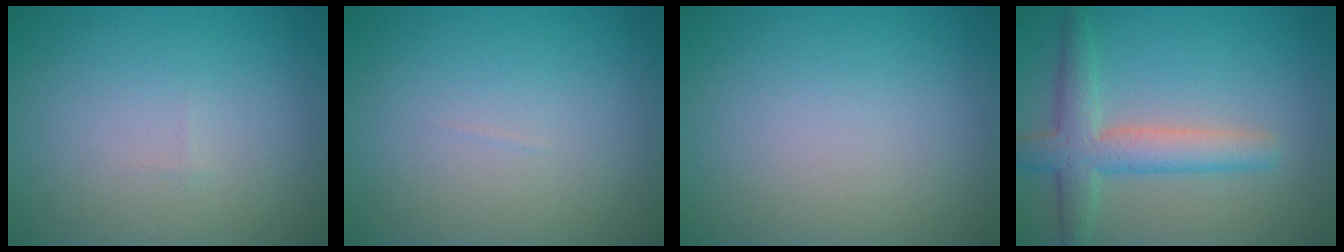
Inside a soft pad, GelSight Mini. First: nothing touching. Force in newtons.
{"total": 0.0}
{"total": 0.0}
{"total": 4.5, "press": 4.5, "slide": 0.1}